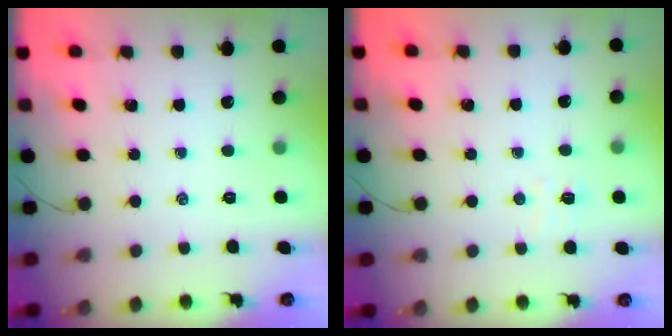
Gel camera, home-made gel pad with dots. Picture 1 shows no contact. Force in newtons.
{"total": 3.3, "press": 3.1, "slide": 0.9}